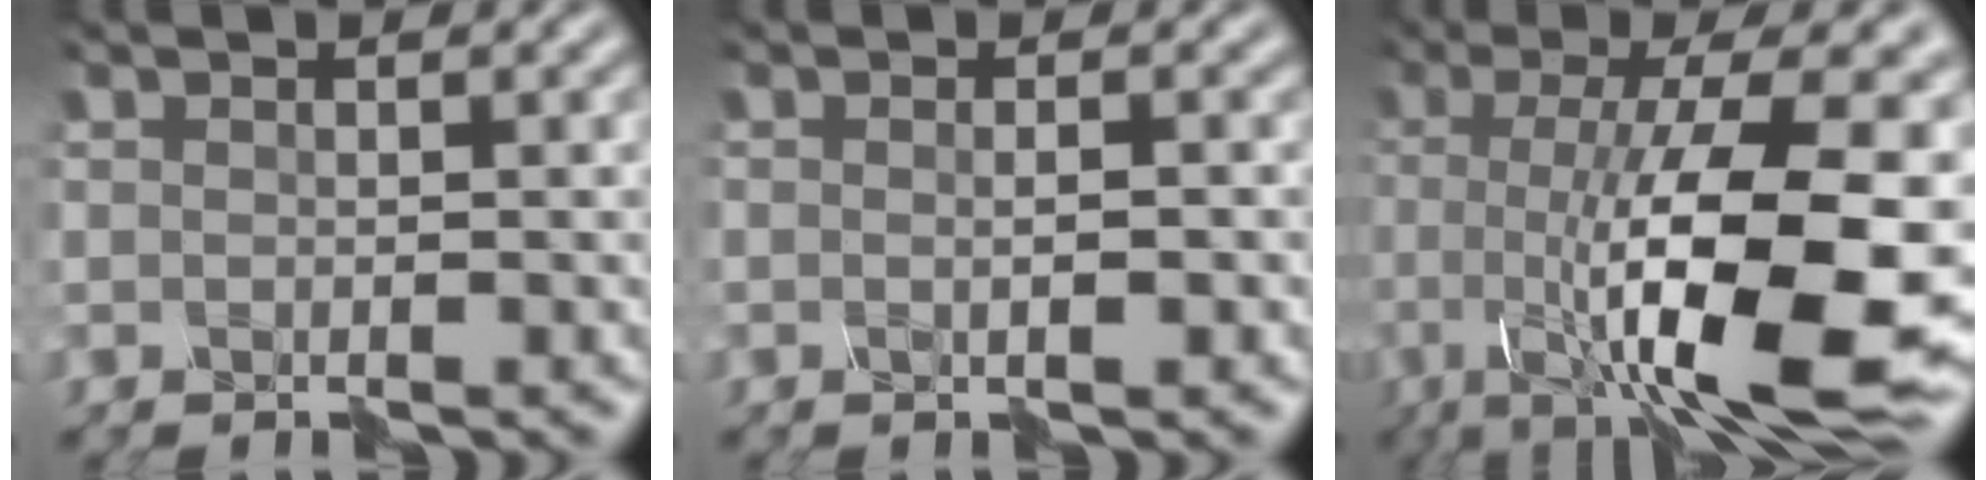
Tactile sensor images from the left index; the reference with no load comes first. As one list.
[{"total": 0.8, "force": [-0.3, -0.2, 0.7], "torque": [-0.009, -0.002, 0.001]}, {"total": 13.7, "force": [-3.0, 3.4, 13.0], "torque": [-0.191, -0.005, -0.045]}]